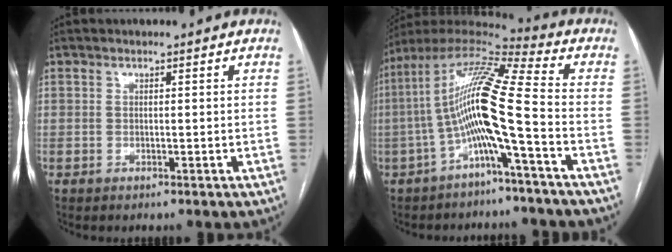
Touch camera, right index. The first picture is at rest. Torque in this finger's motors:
{"motor_torque": [2.14, 0.00, 1.05, 0.21]}